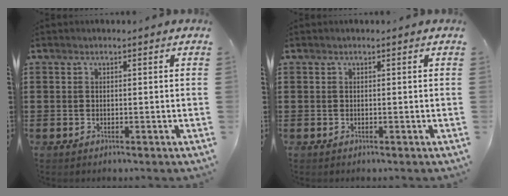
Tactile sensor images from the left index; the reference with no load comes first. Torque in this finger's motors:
{"motor_torque": [-0.10, -0.07, 0.00, 0.01]}